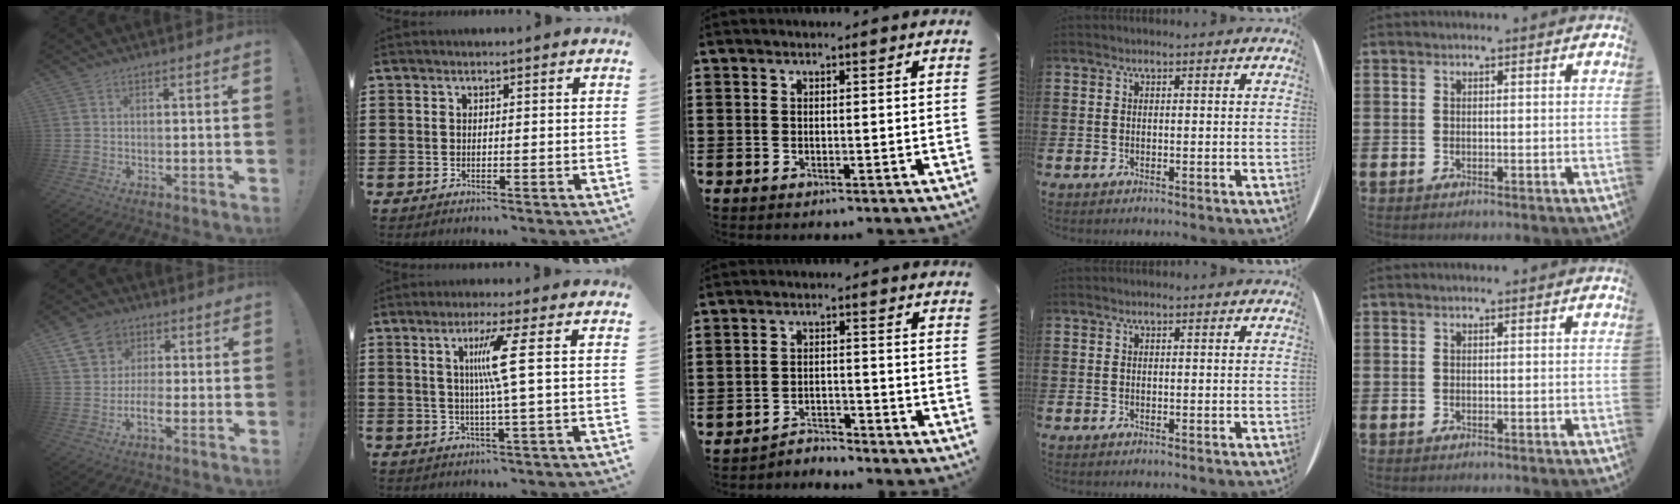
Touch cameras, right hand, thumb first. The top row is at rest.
{"thumb": {"total": 9.5, "force": [1.4, 7.5, 5.7], "torque": [-0.104, 0.000, 0.031]}, "index": {"total": 6.9, "force": [1.4, -1.1, 6.7], "torque": [-0.133, -0.004, 0.013]}, "middle": {"total": 2.9, "force": [-2.9, 0.3, 0.0], "torque": [-0.009, 0.001, -0.063]}}